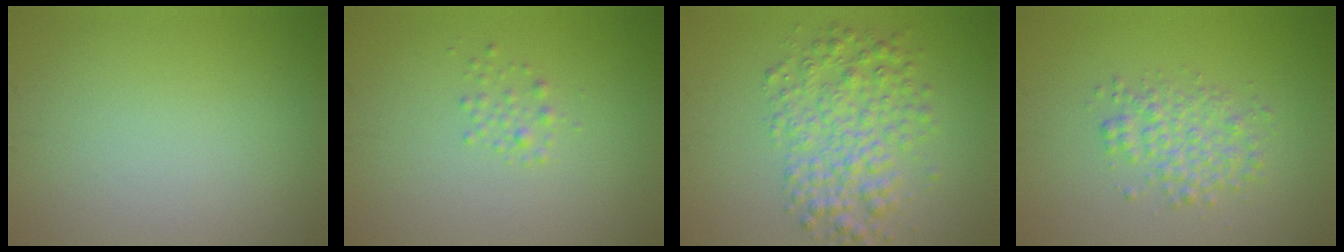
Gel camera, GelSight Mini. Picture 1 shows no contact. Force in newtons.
{"total": 1.1, "press": 1.1, "slide": 0.1}
{"total": 5.1, "press": 5.1, "slide": 0.0}
{"total": 2.8, "press": 2.8, "slide": 0.0}